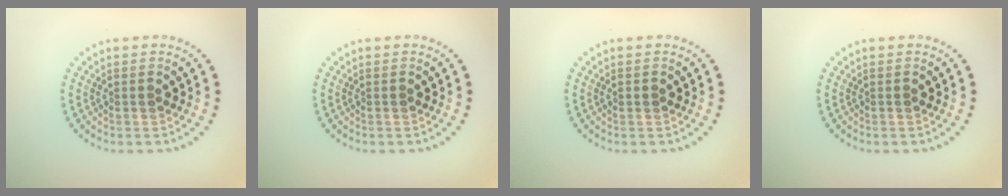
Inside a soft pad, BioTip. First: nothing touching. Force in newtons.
{"total": 0.0}
{"total": 0.7, "press": 0.7, "slide": 0.0}
{"total": 0.0}